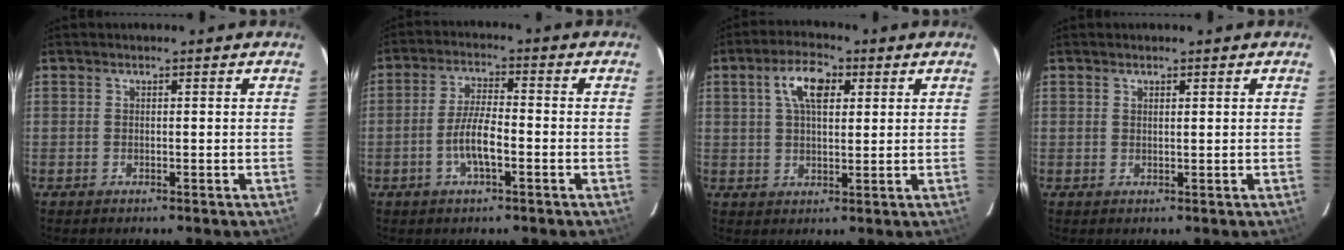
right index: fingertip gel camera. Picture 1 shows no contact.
{"total": 6.3, "force": [-2.3, 1.5, 5.7], "torque": [-0.114, 0.003, -0.045]}
{"total": 7.3, "force": [2.8, 3.4, 5.8], "torque": [-0.104, 0.017, 0.050]}
{"total": 0.8, "force": [0.6, 0.2, 0.4], "torque": [-0.007, 0.000, 0.012]}